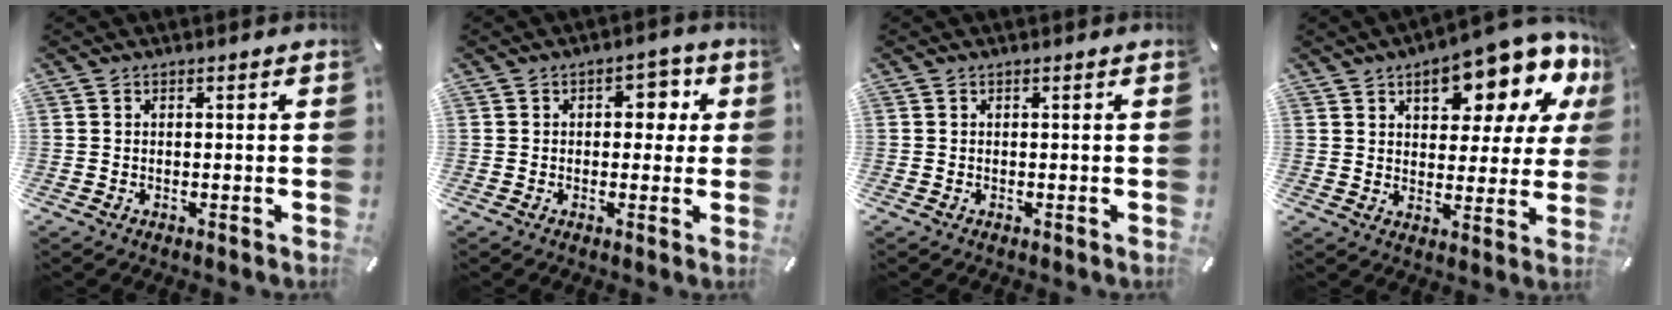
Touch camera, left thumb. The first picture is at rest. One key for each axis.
{"total": 4.8, "fx": 0.7, "fy": 3.5, "fz": 3.3, "tx": -0.030, "ty": -0.003, "tz": -0.001}
{"total": 0.0}
{"total": 15.4, "fx": 10.1, "fy": 6.6, "fz": 9.5, "tx": -0.120, "ty": -0.072, "tz": 0.165}